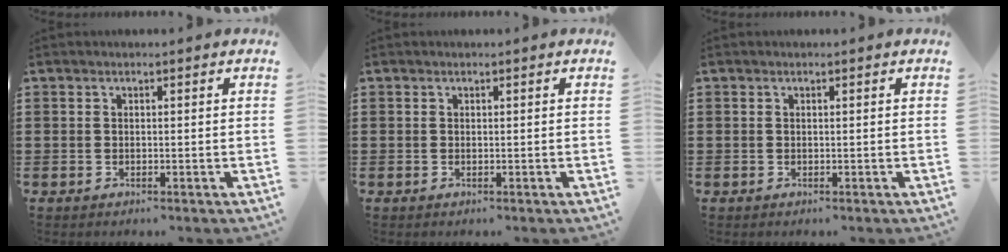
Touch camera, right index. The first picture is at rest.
{"total": 0.0}
{"total": 0.0}